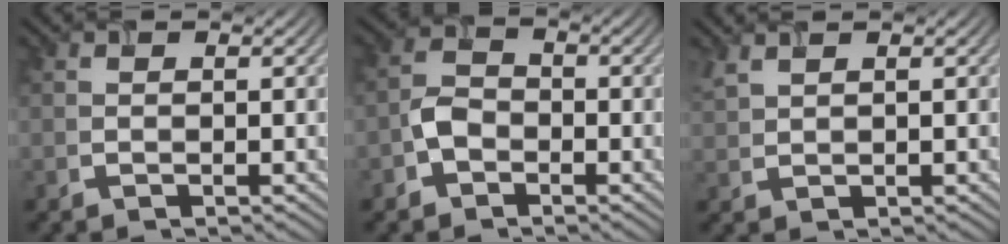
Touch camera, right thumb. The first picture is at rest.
{"total": 3.2, "force": [-1.7, 2.3, 1.6], "torque": [-0.029, 0.005, -0.041]}
{"total": 2.1, "force": [1.7, 0.5, 1.1], "torque": [-0.035, 0.007, 0.043]}